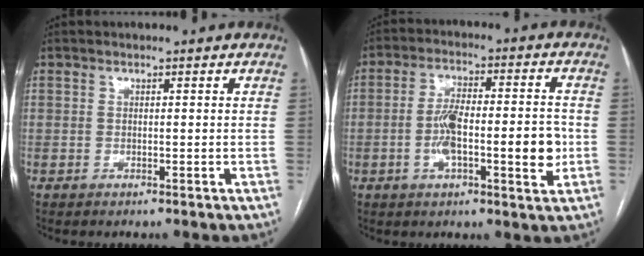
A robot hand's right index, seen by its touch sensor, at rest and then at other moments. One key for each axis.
{"total": 11.5, "fx": -2.0, "fy": 3.1, "fz": 10.9, "tx": -0.182, "ty": 0.017, "tz": -0.027}